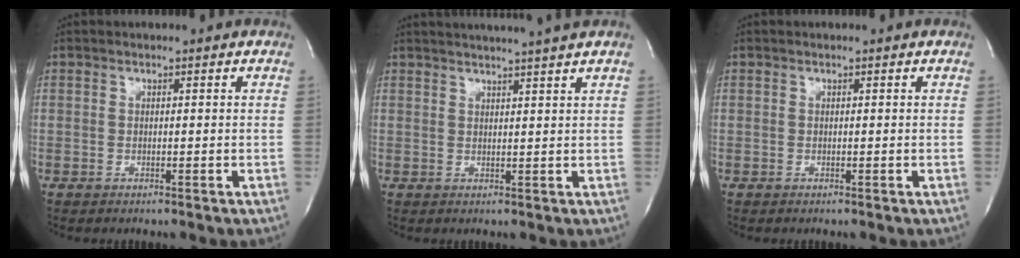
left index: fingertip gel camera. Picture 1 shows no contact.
{"total": 8.3, "force": [7.3, -1.6, 3.5], "torque": [-0.048, 0.004, 0.087]}
{"total": 0.0}